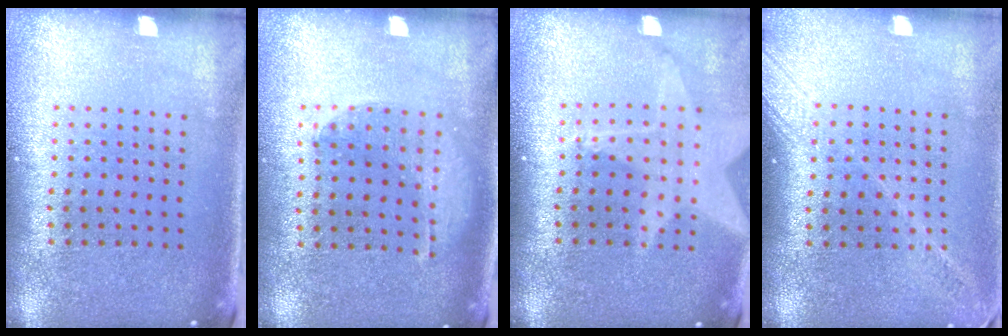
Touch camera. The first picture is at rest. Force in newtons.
{"total": 1.1, "press": 1.1, "slide": 0.2}
{"total": 1.8, "press": 1.5, "slide": 1.0}
{"total": 1.7, "press": 1.3, "slide": 1.1}